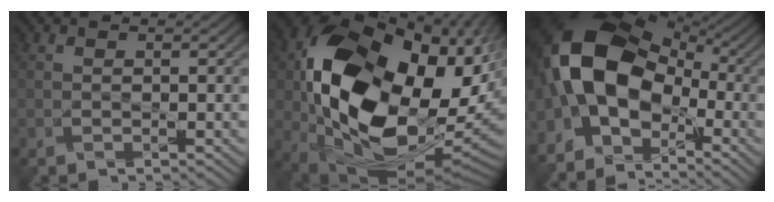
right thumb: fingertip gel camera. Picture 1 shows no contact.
{"total": 22.5, "force": [1.2, 15.2, 16.5], "torque": [-0.368, -0.041, 0.063]}
{"total": 17.0, "force": [-1.5, 11.0, 12.9], "torque": [-0.270, 0.003, -0.036]}